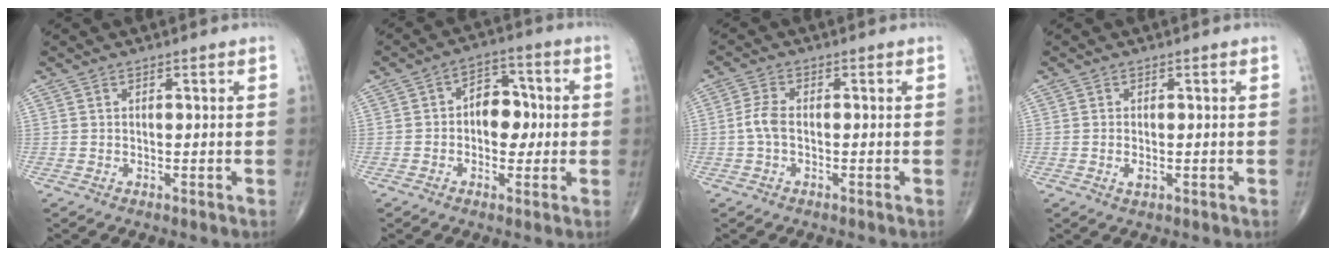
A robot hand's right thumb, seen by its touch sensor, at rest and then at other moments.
{"total": 7.8, "force": [-0.2, 5.5, 5.6], "torque": [-0.045, 0.020, -0.011]}
{"total": 3.3, "force": [-0.5, 1.7, 2.8], "torque": [-0.067, 0.007, -0.016]}
{"total": 1.5, "force": [-0.3, 0.8, 1.2], "torque": [-0.024, -0.002, -0.006]}